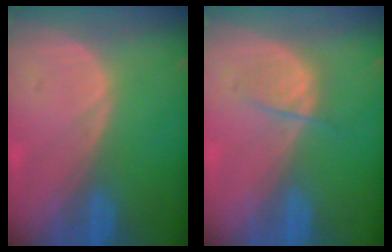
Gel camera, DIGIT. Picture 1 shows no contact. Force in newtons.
{"total": 2.6, "press": 2.5, "slide": 0.5}